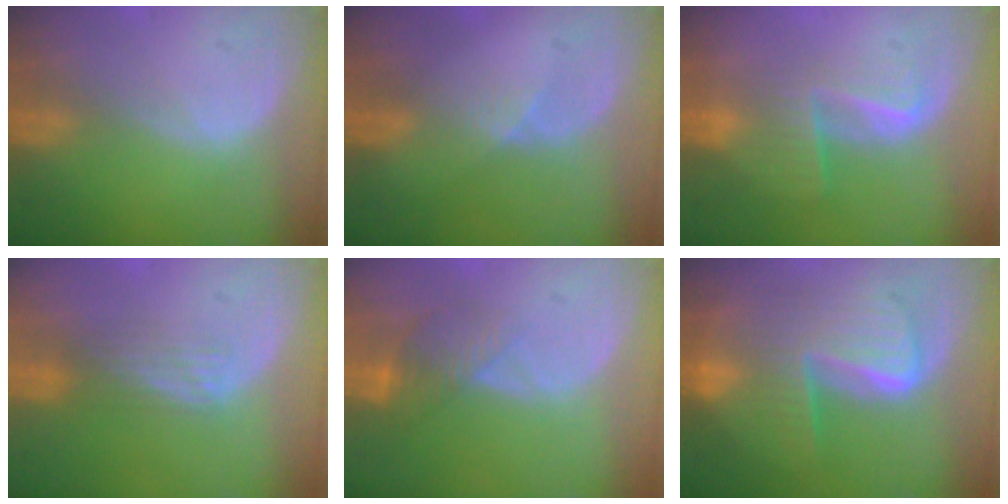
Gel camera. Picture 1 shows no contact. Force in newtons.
{"total": 2.3, "press": 1.8, "slide": 1.4}
{"total": 6.8, "press": 5.5, "slide": 4.0}
{"total": 2.9, "press": 2.9, "slide": 0.2}
{"total": 4.3, "press": 3.8, "slide": 2.1}
{"total": 10.4, "press": 10.4, "slide": 0.9}